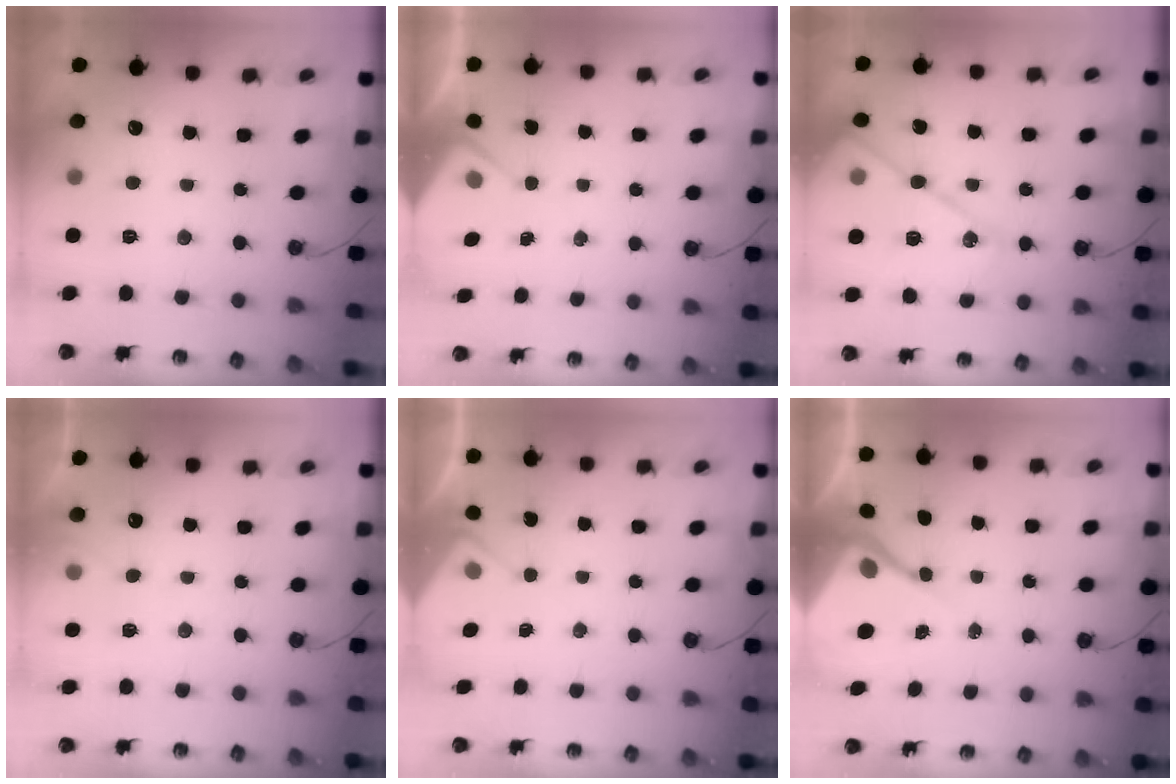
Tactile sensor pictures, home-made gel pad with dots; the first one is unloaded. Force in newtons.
{"total": 3.1, "press": 3.1, "slide": 0.5}
{"total": 15.5, "press": 15.4, "slide": 1.6}
{"total": 5.4, "press": 5.4, "slide": 0.7}
{"total": 3.0, "press": 3.0, "slide": 0.5}
{"total": 7.6, "press": 7.6, "slide": 0.6}